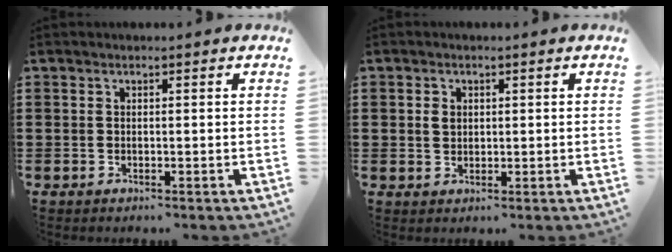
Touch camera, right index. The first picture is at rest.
{"total": 1.6, "force": [0.3, 1.2, 1.0], "torque": [-0.024, 0.004, 0.006]}